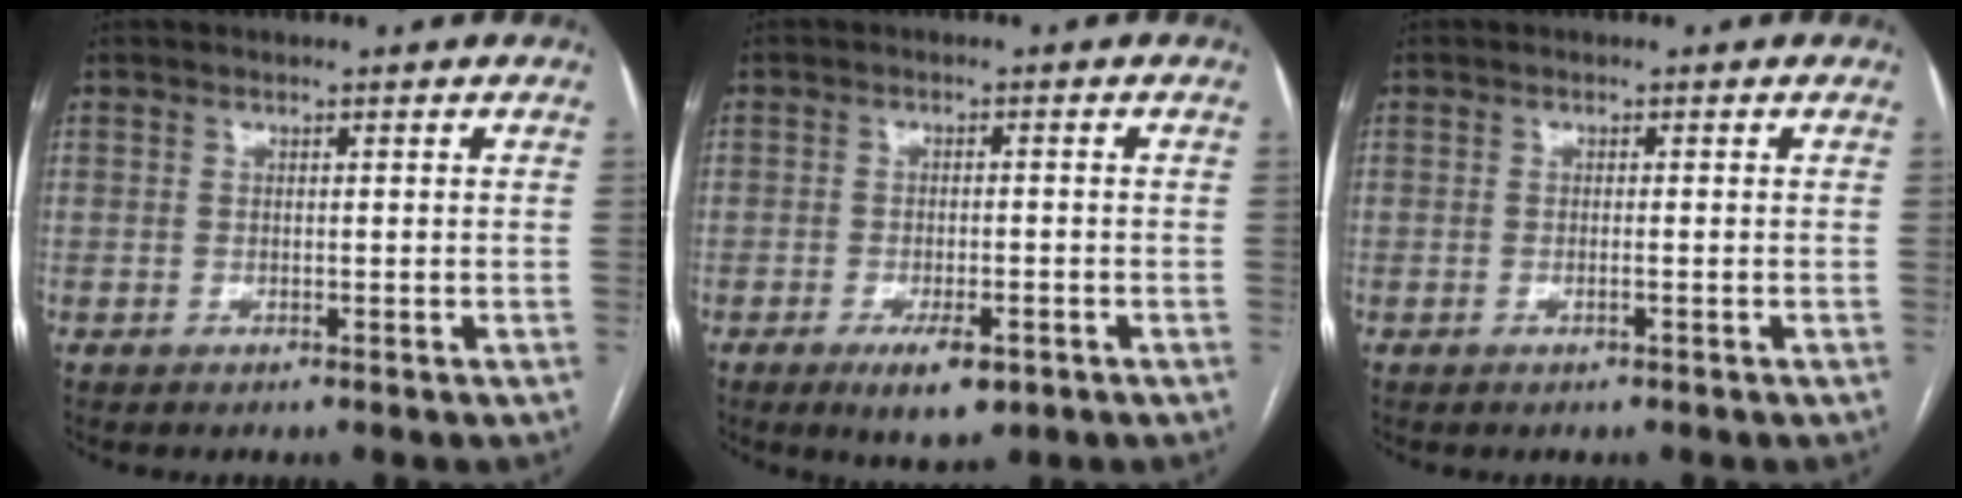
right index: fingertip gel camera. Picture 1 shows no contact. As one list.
[{"total": 5.6, "force": [-3.0, 1.9, 4.3], "torque": [-0.069, -0.006, -0.039]}, {"total": 0.7, "force": [-0.3, -0.1, 0.6], "torque": [-0.012, 0.000, -0.004]}]